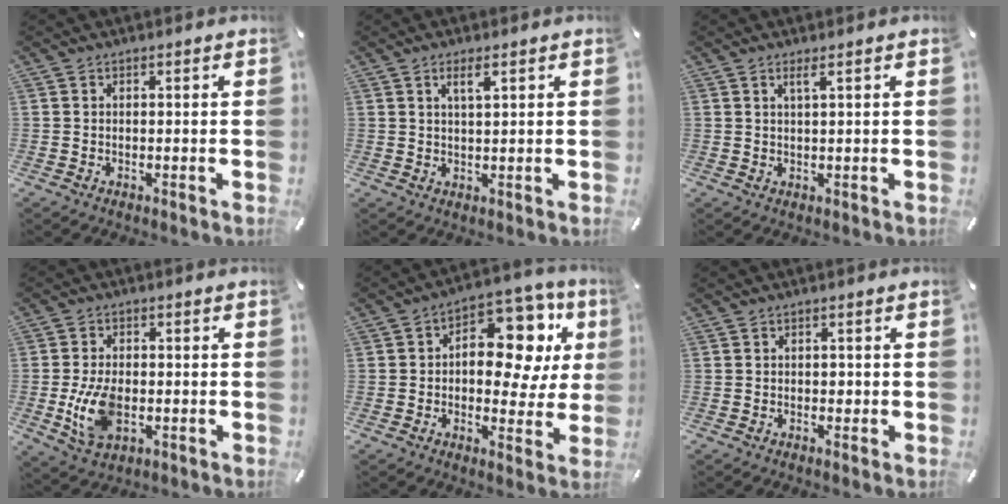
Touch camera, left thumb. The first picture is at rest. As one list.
[{"total": 3.6, "force": [1.9, 0.9, 3.0], "torque": [-0.056, -0.001, 0.030]}, {"total": 2.4, "force": [1.3, 0.1, 1.9], "torque": [-0.041, -0.002, 0.023]}, {"total": 9.2, "force": [-1.7, 5.9, 6.9], "torque": [-0.150, -0.003, -0.031]}, {"total": 15.8, "force": [5.0, 10.0, 11.3], "torque": [-0.136, -0.038, 0.085]}, {"total": 1.0, "force": [-0.1, 0.8, 0.5], "torque": [-0.008, 0.004, -0.003]}]